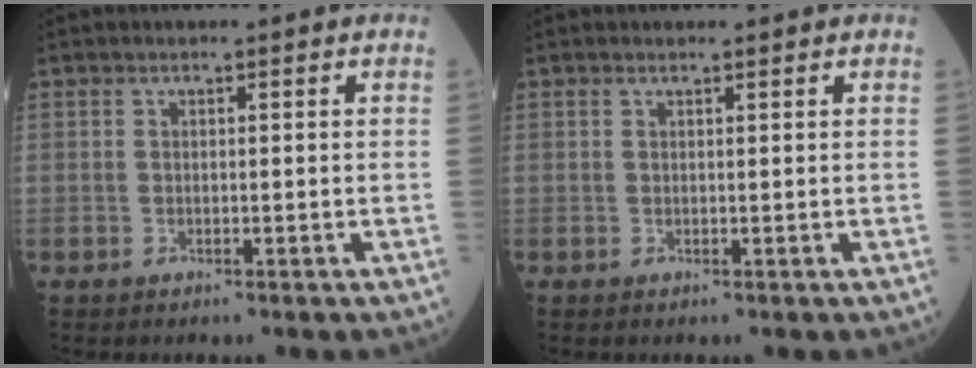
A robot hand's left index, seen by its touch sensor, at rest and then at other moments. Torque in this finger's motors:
{"motor_torque": [0.12, -0.03, -0.04, 0.00]}